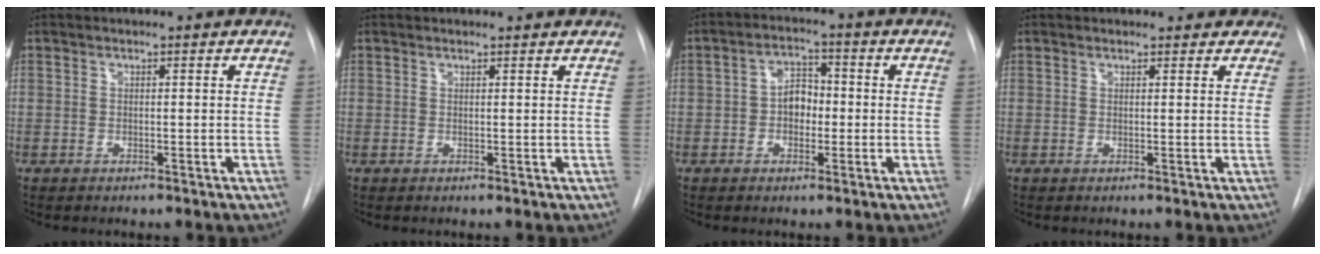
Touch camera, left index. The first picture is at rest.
{"total": 1.2, "force": [1.2, 0.2, 0.1], "torque": [-0.010, 0.004, 0.010]}
{"total": 4.5, "force": [-1.2, 3.0, 3.2], "torque": [-0.053, 0.012, -0.022]}
{"total": 5.0, "force": [4.4, 2.3, 0.6], "torque": [0.019, -0.004, 0.028]}